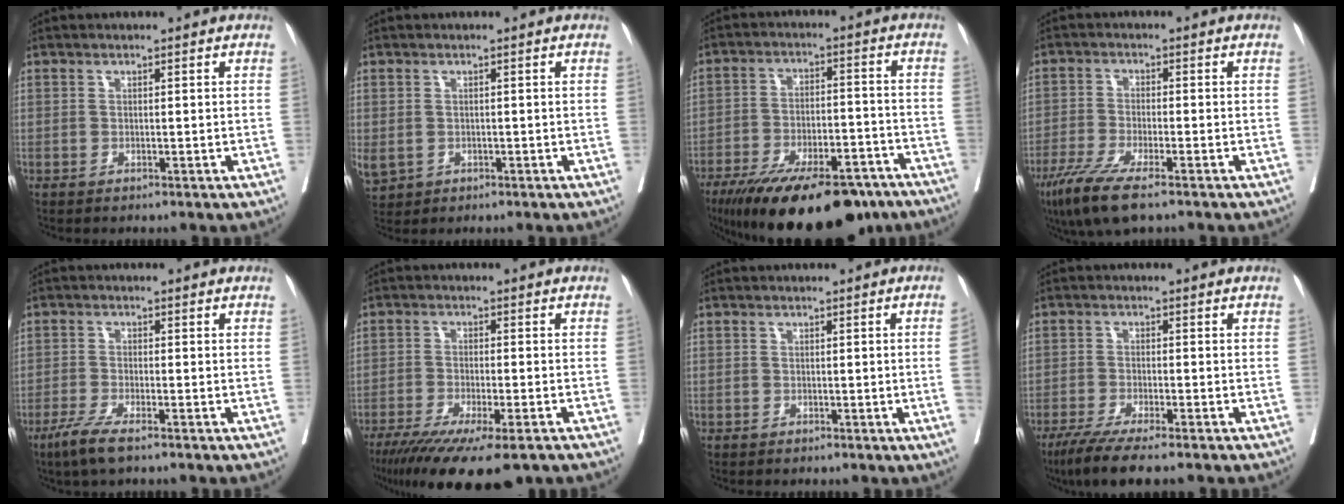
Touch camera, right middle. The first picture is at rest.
{"total": 4.2, "force": [-1.3, 3.5, 2.0], "torque": [-0.059, -0.005, -0.011]}
{"total": 21.2, "force": [-16.1, 6.3, 12.3], "torque": [-0.177, -0.012, -0.242]}
{"total": 8.4, "force": [-5.6, 1.0, 6.2], "torque": [-0.121, -0.023, -0.097]}
{"total": 4.2, "force": [-2.8, 0.3, 3.1], "torque": [-0.072, -0.013, -0.056]}
{"total": 16.3, "force": [-12.3, 2.6, 10.4], "torque": [-0.156, -0.039, -0.189]}
{"total": 1.3, "force": [-0.4, -0.1, 1.2], "torque": [-0.023, 0.002, -0.008]}
{"total": 8.3, "force": [-6.5, 0.4, 5.2], "torque": [-0.085, -0.022, -0.106]}